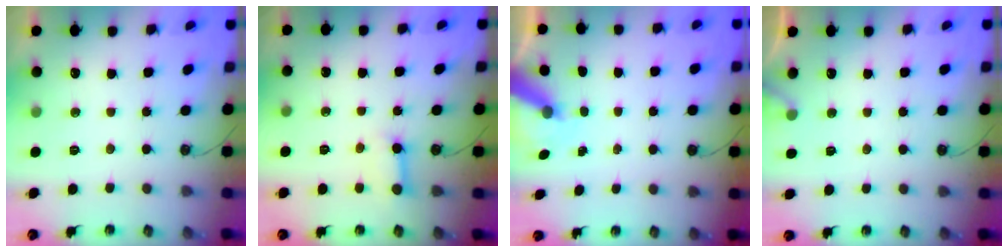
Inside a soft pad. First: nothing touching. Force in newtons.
{"total": 6.1, "press": 6.0, "slide": 0.6}
{"total": 6.8, "press": 6.7, "slide": 0.8}
{"total": 3.8, "press": 3.8, "slide": 0.3}